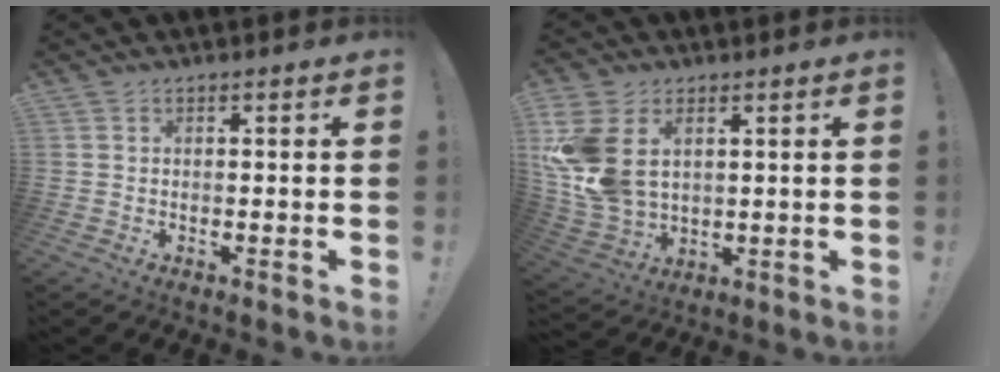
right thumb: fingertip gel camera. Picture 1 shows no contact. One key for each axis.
{"total": 13.7, "fx": 4.1, "fy": 9.4, "fz": 9.1, "tx": -0.192, "ty": -0.020, "tz": 0.081}